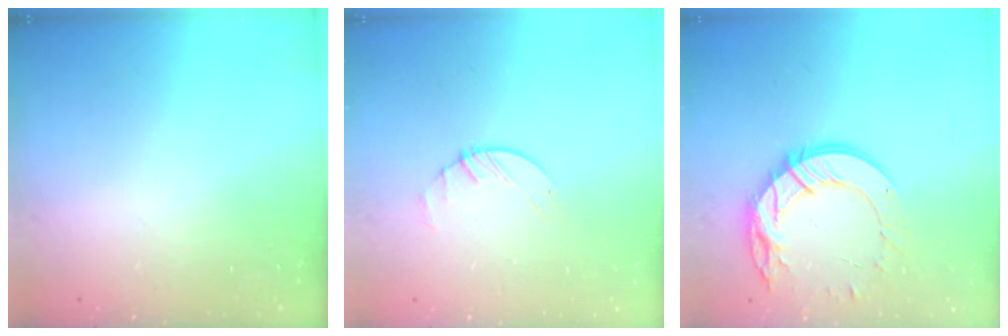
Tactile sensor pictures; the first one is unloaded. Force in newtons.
{"total": 1.4, "press": 1.3, "slide": 0.2}
{"total": 16.4, "press": 16.4, "slide": 1.4}